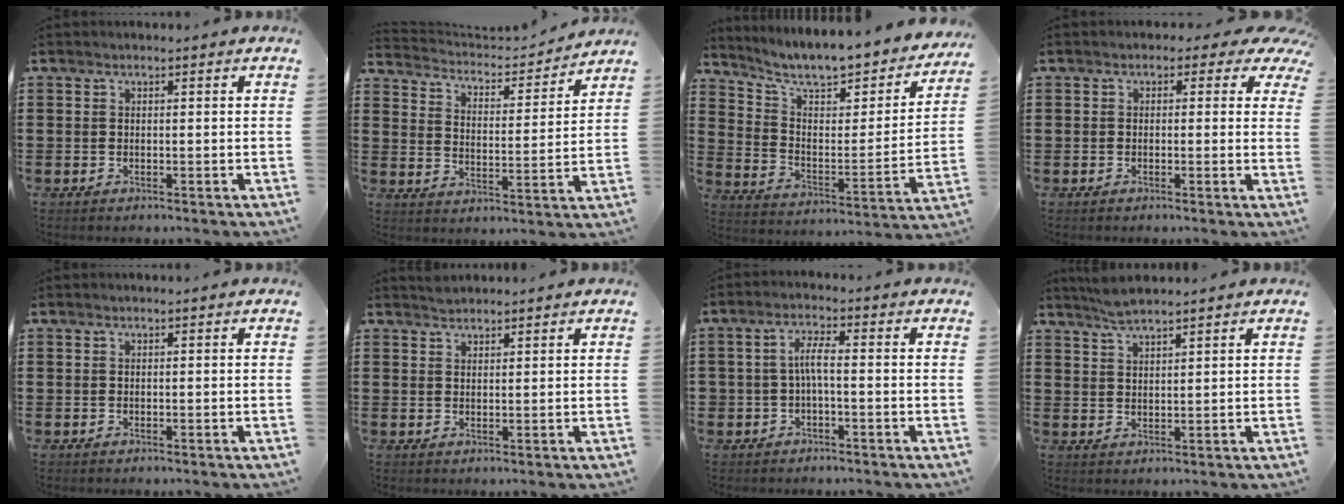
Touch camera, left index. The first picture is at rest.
{"total": 3.8, "force": [3.7, 0.6, 0.6], "torque": [-0.037, -0.030, 0.056]}
{"total": 8.0, "force": [7.1, 1.5, 3.4], "torque": [-0.094, -0.057, 0.116]}
{"total": 2.1, "force": [0.4, 1.8, 1.1], "torque": [-0.021, 0.005, 0.003]}
{"total": 0.0}
{"total": 1.5, "force": [1.5, 0.4, 0.1], "torque": [-0.006, 0.001, 0.029]}
{"total": 3.4, "force": [-1.0, 1.3, 3.0], "torque": [-0.065, 0.008, -0.025]}
{"total": 3.0, "force": [2.8, 0.3, 1.2], "torque": [-0.031, 0.000, 0.052]}